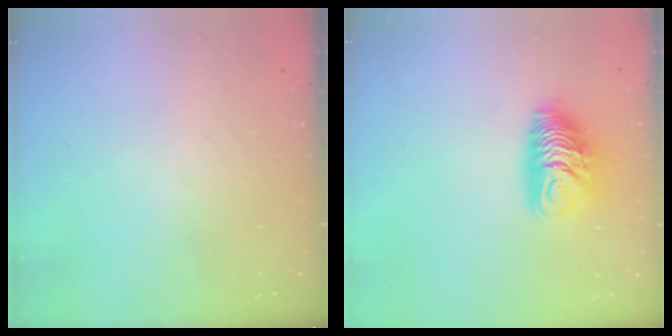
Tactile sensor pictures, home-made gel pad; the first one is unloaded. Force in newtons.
{"total": 10.2, "press": 10.2, "slide": 0.9}